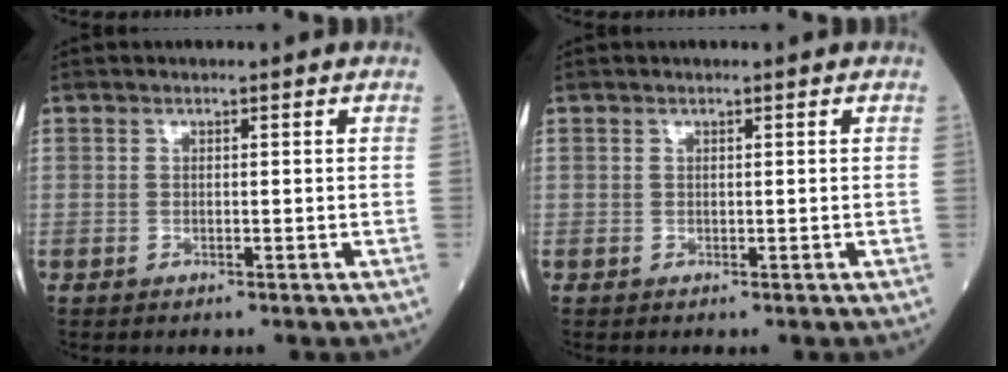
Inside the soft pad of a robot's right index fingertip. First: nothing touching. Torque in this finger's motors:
{"motor_torque": [0.03, -0.02, 0.00, 0.00]}